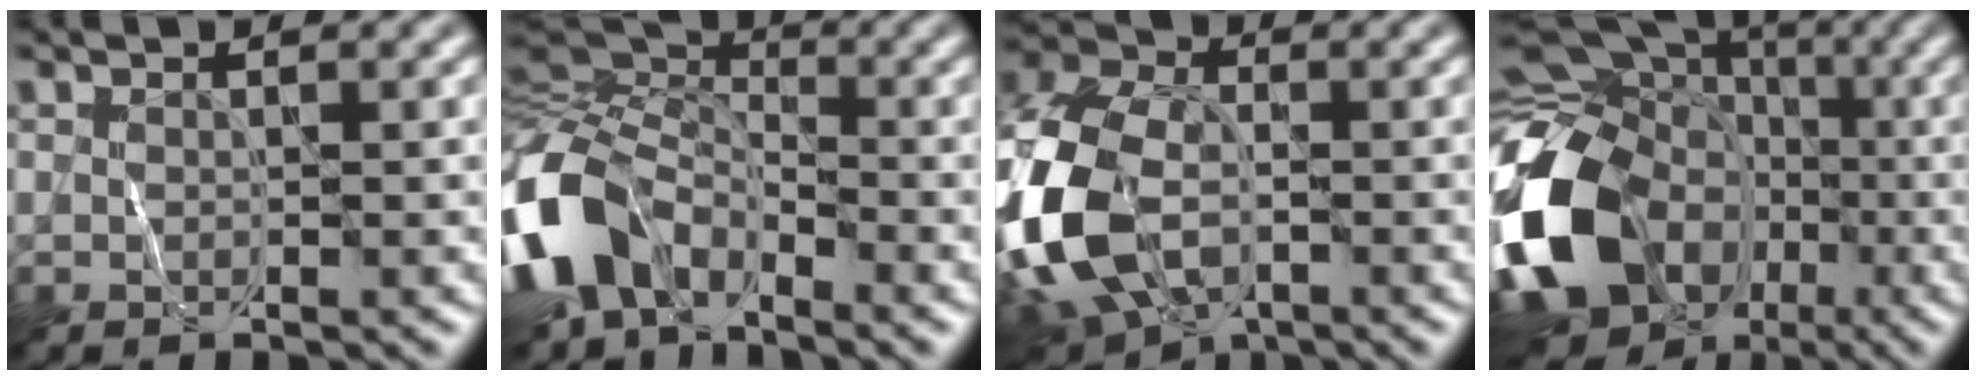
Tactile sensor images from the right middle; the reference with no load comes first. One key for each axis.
{"total": 11.4, "fx": -5.0, "fy": 7.3, "fz": 7.1, "tx": -0.170, "ty": -0.018, "tz": -0.108}
{"total": 13.9, "fx": -4.1, "fy": 8.8, "fz": 9.9, "tx": -0.242, "ty": -0.023, "tz": -0.084}
{"total": 16.7, "fx": -4.5, "fy": 13.1, "fz": 9.4, "tx": -0.216, "ty": -0.006, "tz": -0.095}